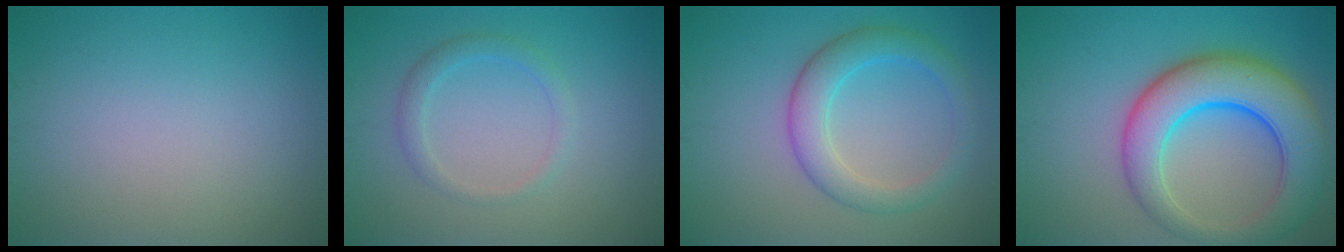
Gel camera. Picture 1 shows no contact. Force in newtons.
{"total": 1.9, "press": 1.9, "slide": 0.1}
{"total": 4.3, "press": 4.3, "slide": 0.1}
{"total": 9.2, "press": 9.2, "slide": 0.6}